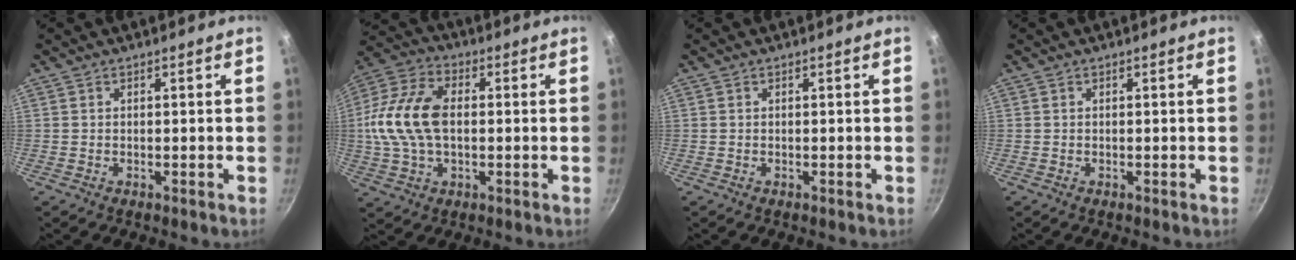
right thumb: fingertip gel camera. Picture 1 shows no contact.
{"total": 15.3, "force": [0.4, 9.6, 12.0], "torque": [-0.225, 0.026, -0.007]}
{"total": 0.0}
{"total": 0.0}